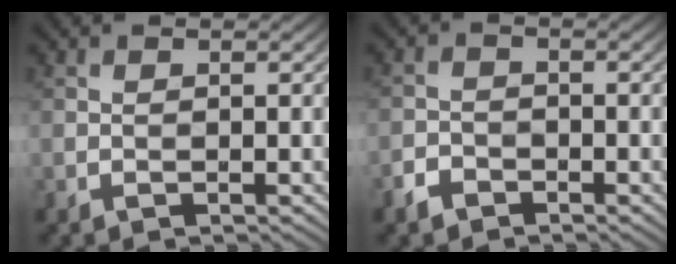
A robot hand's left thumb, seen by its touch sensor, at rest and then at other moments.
{"total": 2.2, "force": [-1.7, 1.2, 0.6], "torque": [-0.018, -0.007, -0.038]}